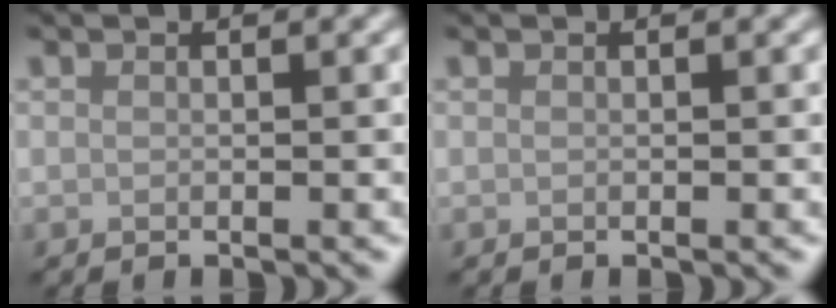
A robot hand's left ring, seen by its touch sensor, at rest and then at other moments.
{"total": 0.0}